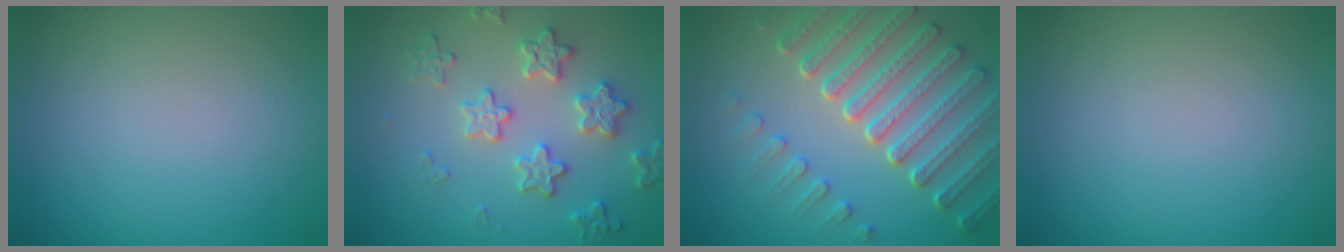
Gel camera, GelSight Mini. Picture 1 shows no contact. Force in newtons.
{"total": 3.7, "press": 3.7, "slide": 0.3}
{"total": 7.6, "press": 5.6, "slide": 5.1}
{"total": 0.0}